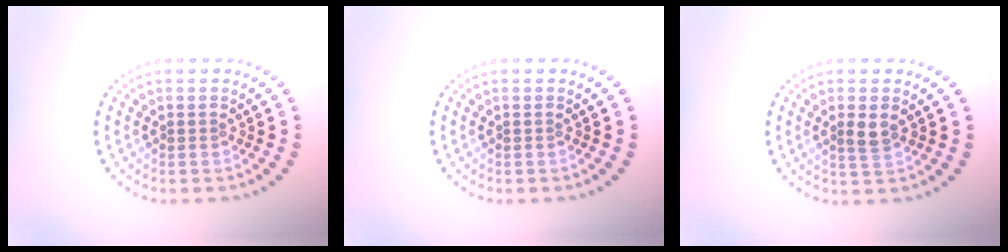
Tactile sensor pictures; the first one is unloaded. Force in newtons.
{"total": 0.0}
{"total": 1.5, "press": 1.4, "slide": 0.5}